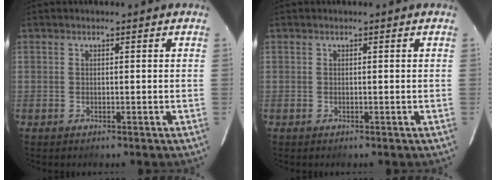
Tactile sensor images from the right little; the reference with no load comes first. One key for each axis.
{"total": 0.0}